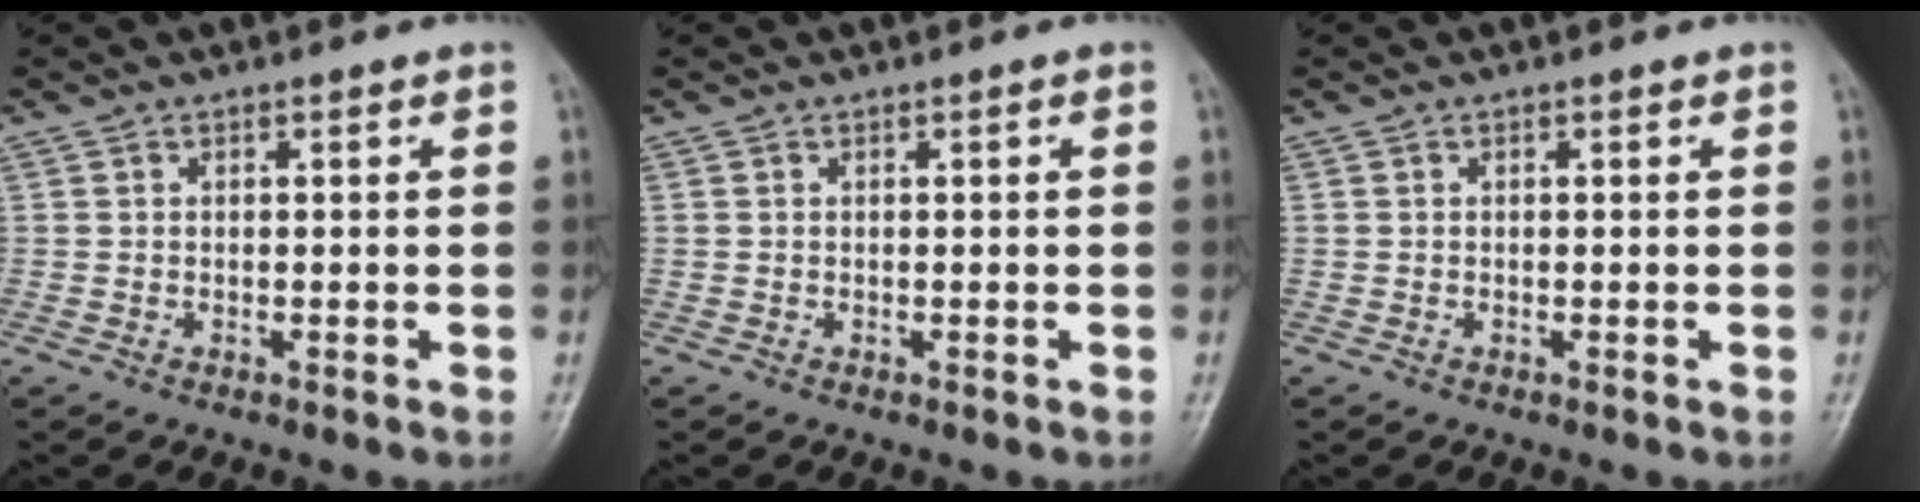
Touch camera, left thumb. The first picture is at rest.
{"total": 0.0}
{"total": 0.0}